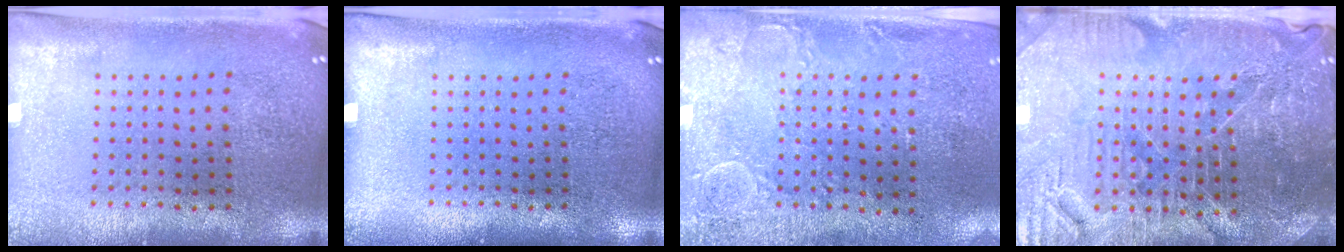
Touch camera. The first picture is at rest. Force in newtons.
{"total": 0.0}
{"total": 3.0, "press": 2.2, "slide": 2.0}
{"total": 4.6, "press": 4.4, "slide": 1.3}